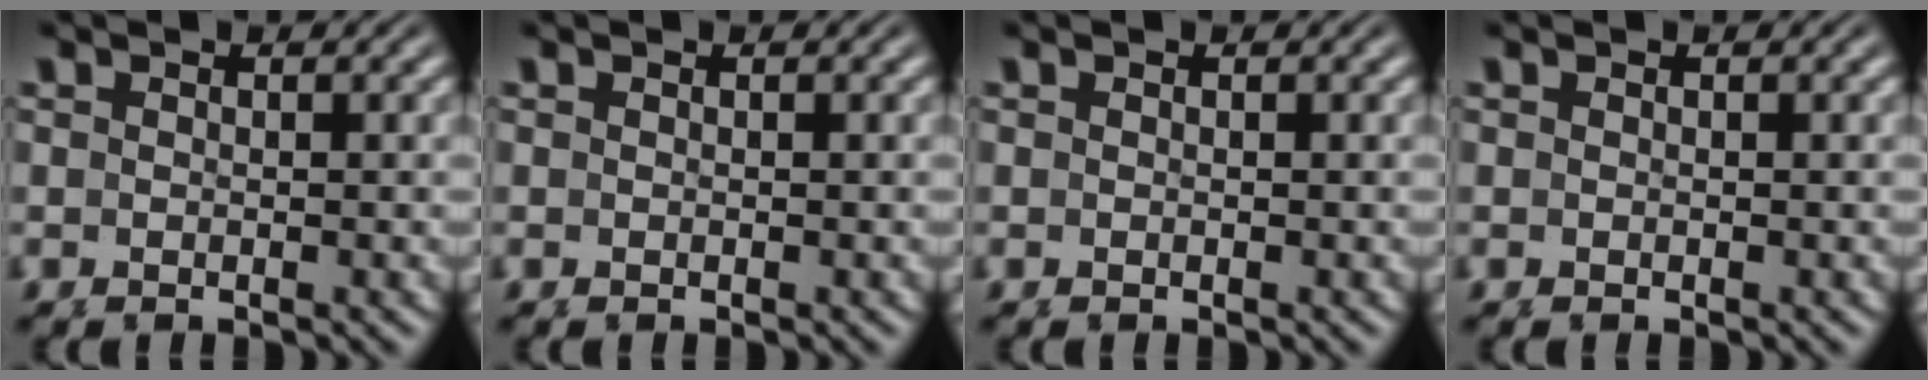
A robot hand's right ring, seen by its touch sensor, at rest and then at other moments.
{"total": 0.0}
{"total": 0.0}
{"total": 0.0}